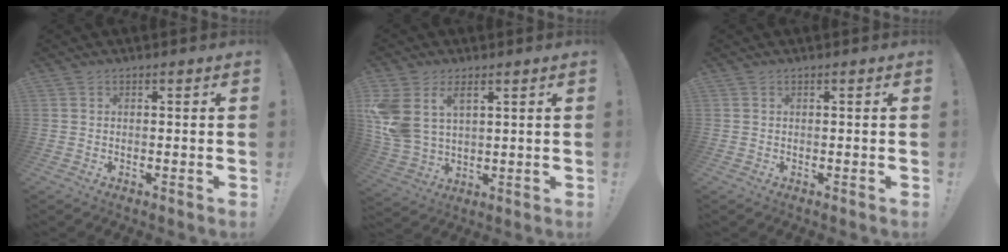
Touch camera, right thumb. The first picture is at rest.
{"total": 10.9, "force": [5.1, 7.1, 6.4], "torque": [-0.144, -0.025, 0.100]}
{"total": 0.0}